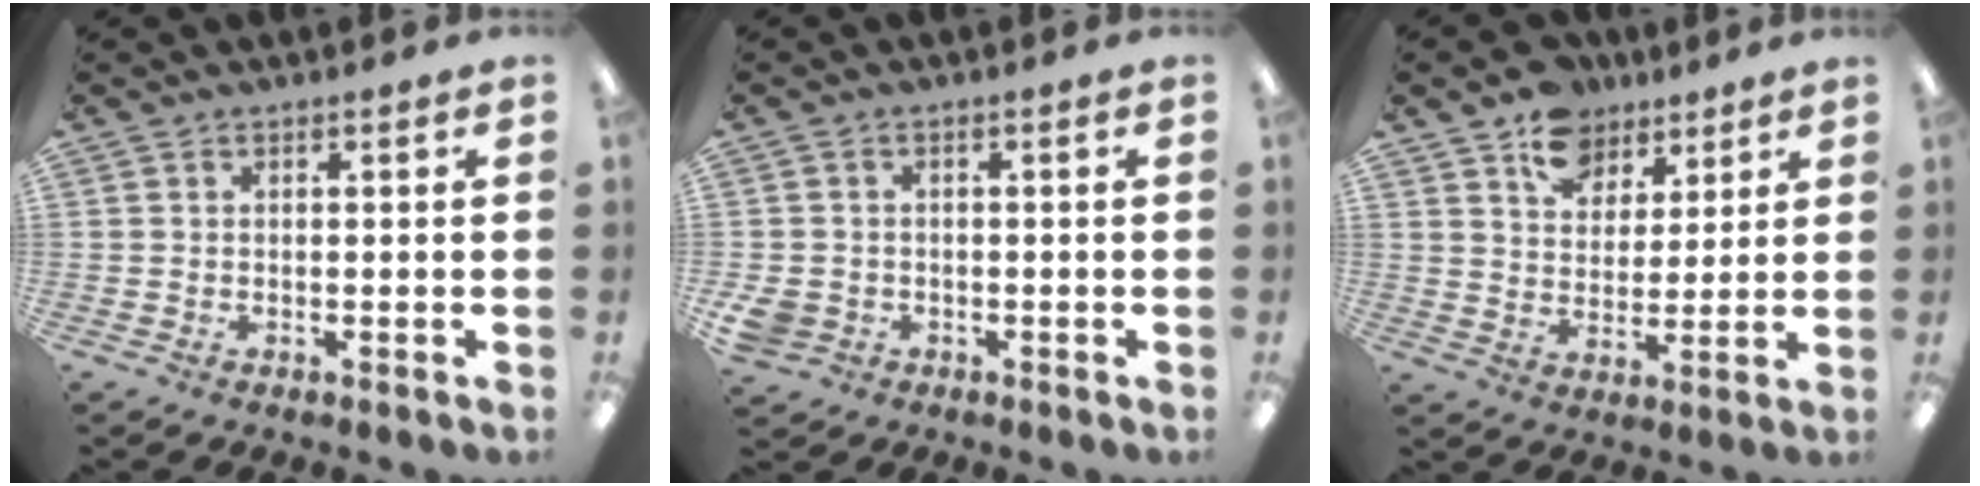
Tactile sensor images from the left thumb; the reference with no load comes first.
{"total": 3.7, "force": [-1.4, 3.1, 1.5], "torque": [-0.037, 0.005, -0.027]}
{"total": 10.9, "force": [7.5, 7.3, 3.0], "torque": [-0.038, -0.045, 0.139]}